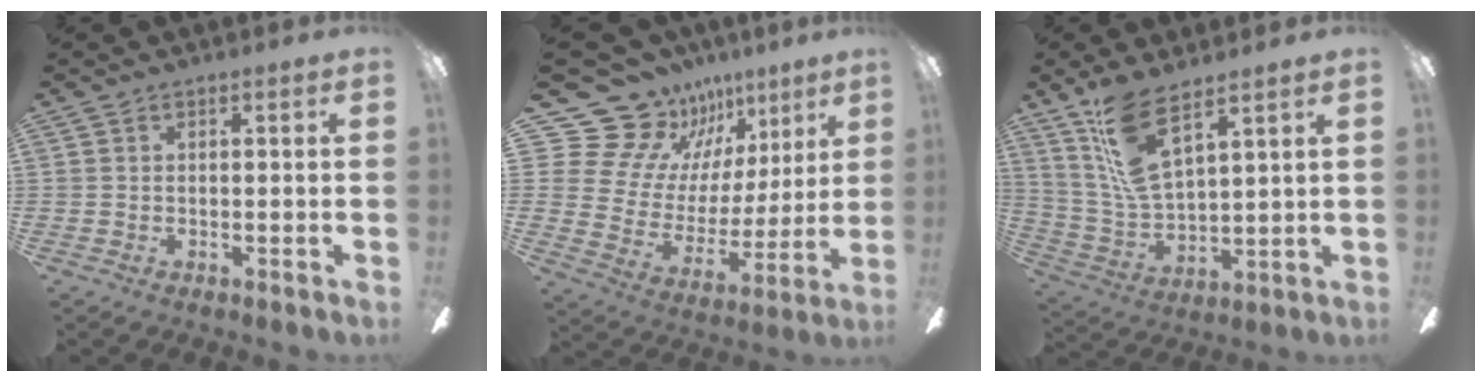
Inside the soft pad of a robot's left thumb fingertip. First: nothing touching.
{"total": 17.6, "force": [12.4, 11.4, 4.8], "torque": [-0.101, -0.101, 0.249]}
{"total": 13.1, "force": [8.6, 4.3, 8.9], "torque": [-0.198, -0.031, 0.159]}